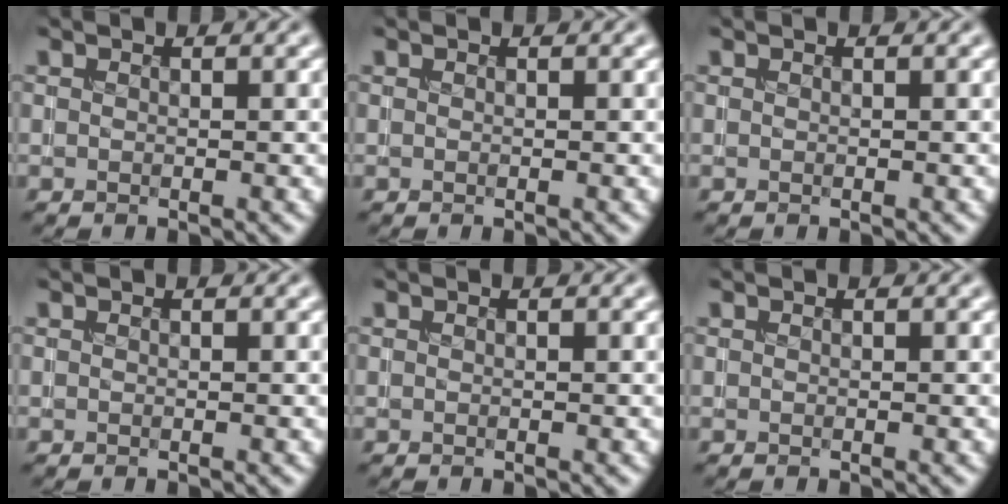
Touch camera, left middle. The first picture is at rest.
{"total": 0.0}
{"total": 0.0}
{"total": 0.0}
{"total": 0.0}
{"total": 0.0}